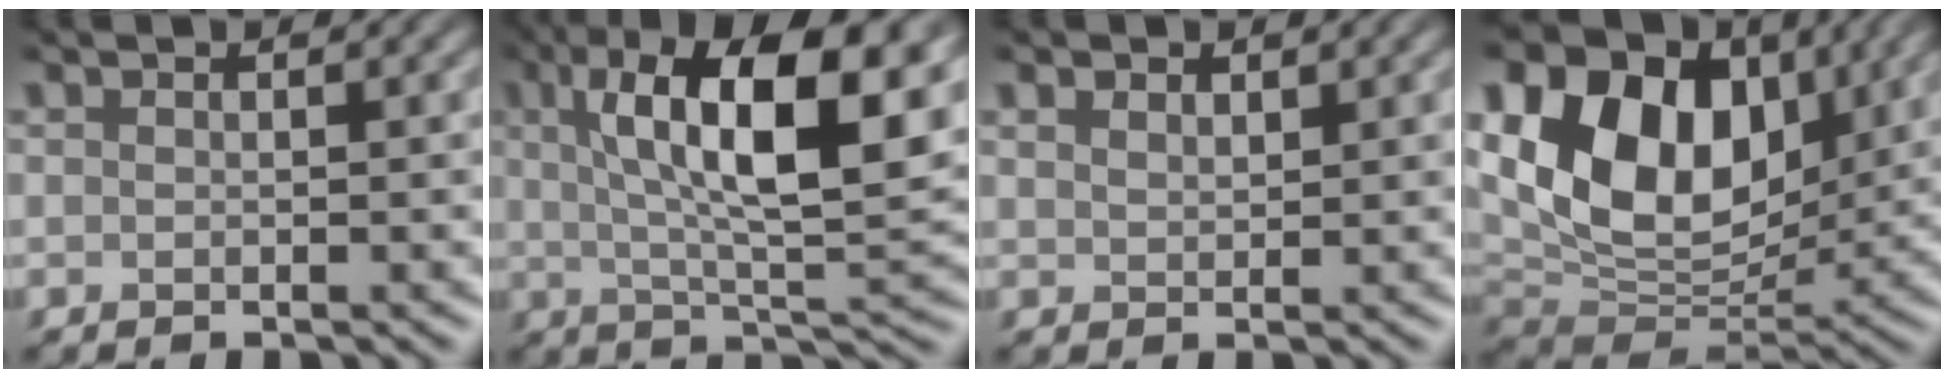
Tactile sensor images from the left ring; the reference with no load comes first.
{"total": 12.9, "force": [4.1, 4.0, 11.6], "torque": [-0.172, 0.006, 0.064]}
{"total": 1.1, "force": [0.9, 0.5, 0.2], "torque": [-0.013, -0.001, 0.021]}
{"total": 14.3, "force": [5.3, 9.4, 9.4], "torque": [-0.189, 0.022, 0.093]}